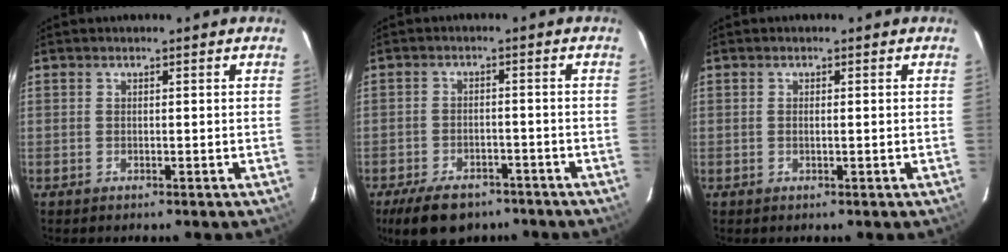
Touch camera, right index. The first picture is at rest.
{"total": 11.1, "force": [-8.1, 5.3, 5.3], "torque": [-0.124, -0.009, -0.121]}
{"total": 0.8, "force": [0.0, -0.1, 0.8], "torque": [-0.015, 0.000, 0.000]}